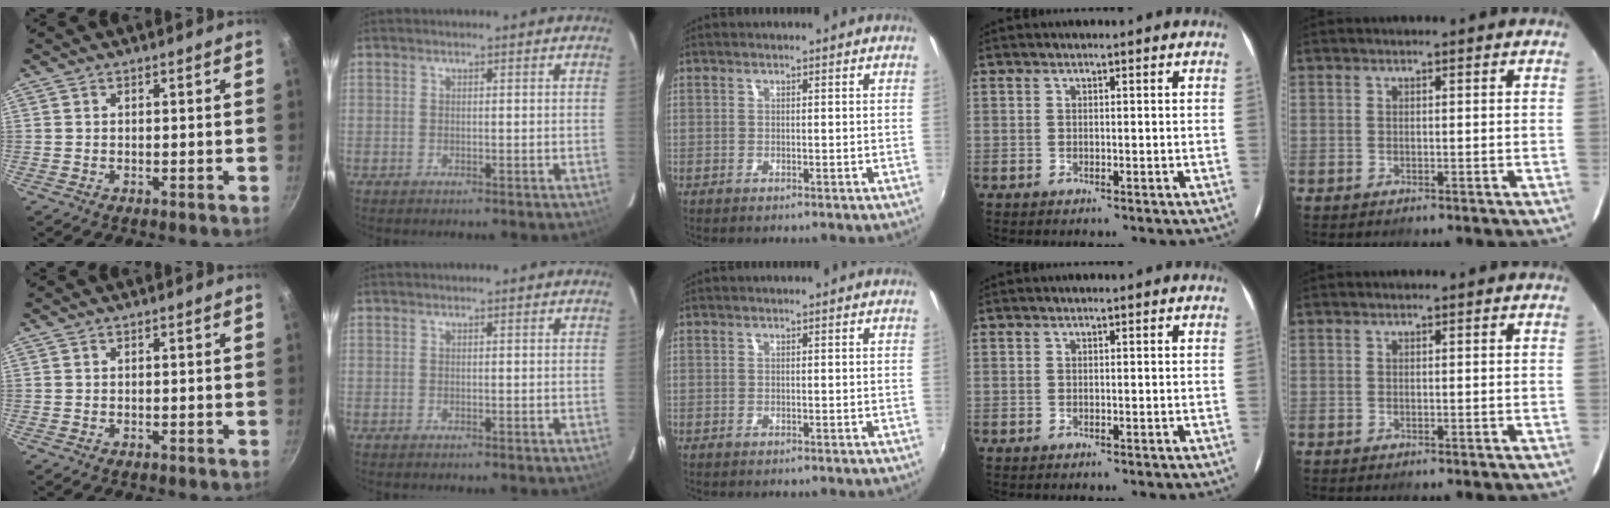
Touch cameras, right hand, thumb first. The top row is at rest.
{}